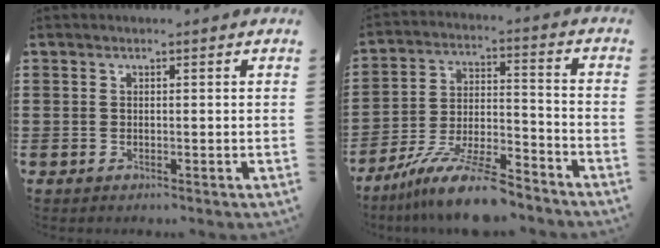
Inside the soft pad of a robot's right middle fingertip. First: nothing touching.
{"total": 12.3, "force": [-10.3, 1.7, 6.6], "torque": [-0.117, 0.028, -0.192]}